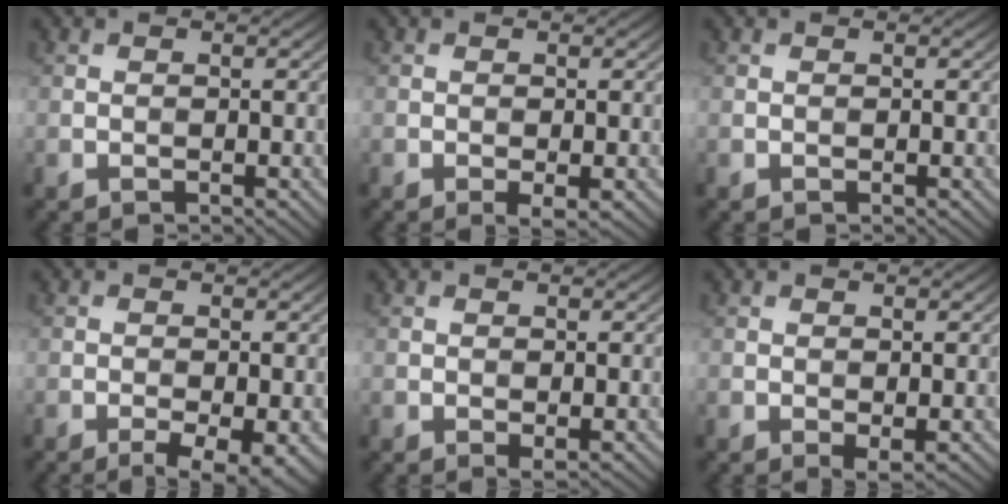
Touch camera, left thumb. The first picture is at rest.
{"total": 1.4, "force": [-0.6, 0.3, 1.2], "torque": [-0.024, -0.005, -0.010]}
{"total": 0.0}
{"total": 4.3, "force": [-2.2, 1.0, 3.5], "torque": [-0.057, -0.003, -0.030]}
{"total": 0.7, "force": [-0.1, 0.3, 0.7], "torque": [-0.010, -0.004, -0.003]}
{"total": 1.1, "force": [-0.2, 0.5, 1.0], "torque": [-0.018, -0.005, -0.004]}